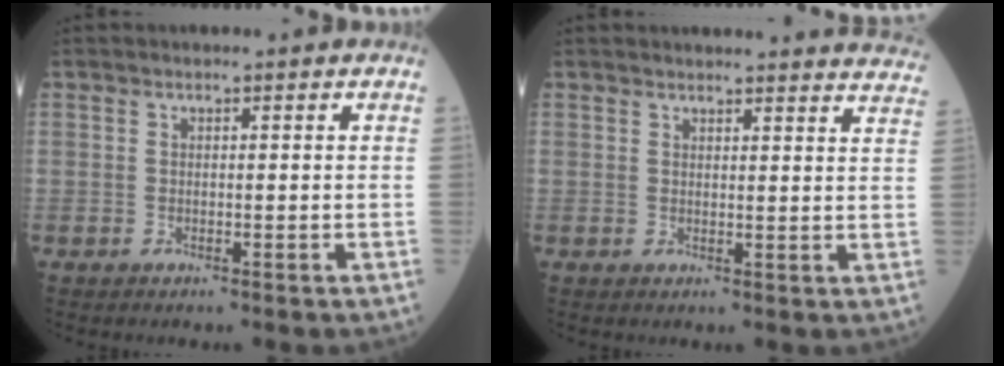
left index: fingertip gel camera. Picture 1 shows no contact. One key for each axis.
{"total": 17.5, "fx": 17.1, "fy": 1.9, "fz": 3.3, "tx": -0.021, "ty": -0.049, "tz": 0.173}